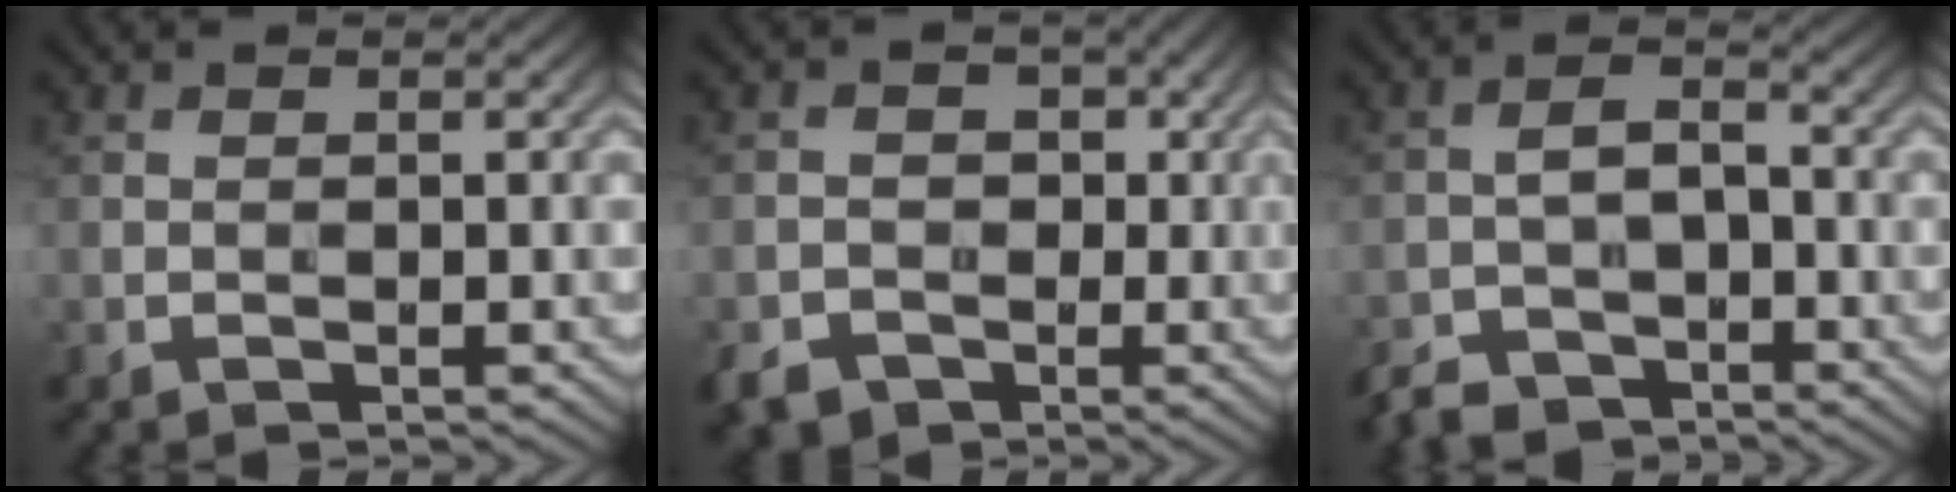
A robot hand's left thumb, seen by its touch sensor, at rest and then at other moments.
{"total": 5.0, "force": [-1.8, 4.4, 1.3], "torque": [-0.022, -0.003, -0.043]}
{"total": 5.7, "force": [-4.1, 3.0, 2.5], "torque": [-0.046, 0.000, -0.087]}